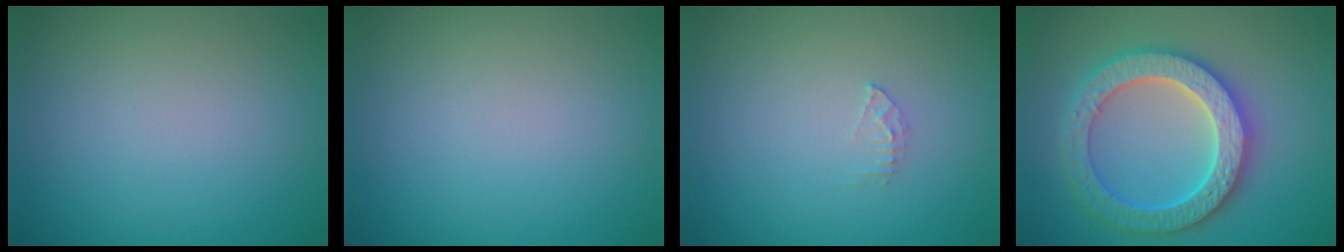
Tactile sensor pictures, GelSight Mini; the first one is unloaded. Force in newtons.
{"total": 0.0}
{"total": 0.9, "press": 0.9, "slide": 0.1}
{"total": 6.4, "press": 6.2, "slide": 1.3}